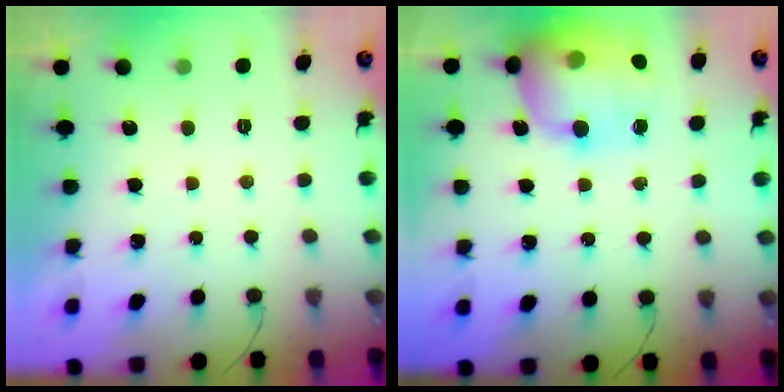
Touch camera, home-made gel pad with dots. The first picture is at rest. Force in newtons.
{"total": 20.0, "press": 19.7, "slide": 3.2}